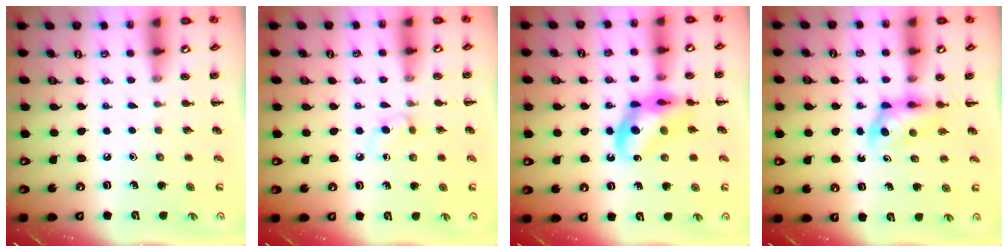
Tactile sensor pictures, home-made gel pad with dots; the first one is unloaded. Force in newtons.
{"total": 2.4, "press": 2.1, "slide": 1.1}
{"total": 10.4, "press": 9.9, "slide": 3.1}
{"total": 3.8, "press": 3.7, "slide": 0.7}